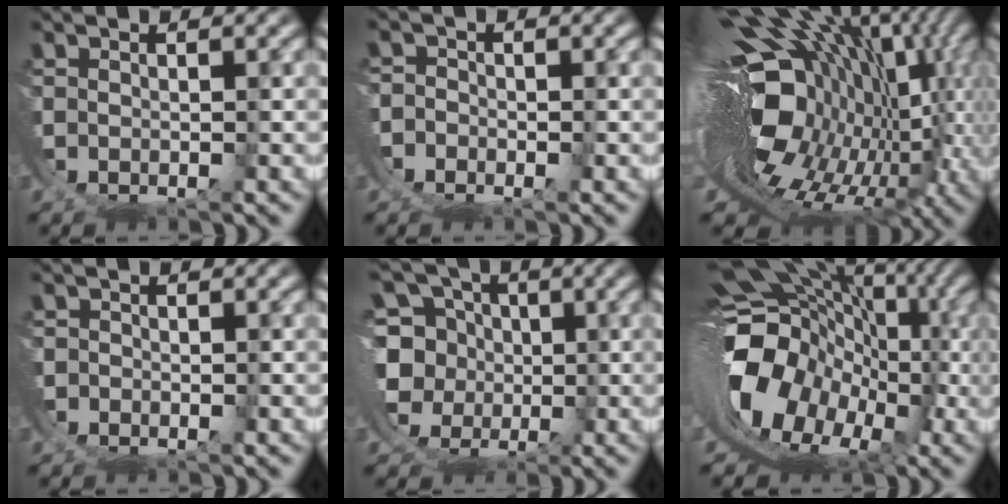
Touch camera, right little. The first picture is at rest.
{"total": 2.0, "force": [-1.2, 1.6, 0.0], "torque": [-0.001, -0.005, -0.029]}
{"total": 22.9, "force": [-3.3, 14.0, 17.8], "torque": [-0.254, -0.040, -0.039]}
{"total": 0.7, "force": [-0.5, 0.5, 0.0], "torque": [0.003, 0.001, -0.015]}
{"total": 13.1, "force": [0.2, 11.3, 6.6], "torque": [-0.145, -0.043, 0.000]}
{"total": 22.5, "force": [-1.7, 16.9, 14.8], "torque": [-0.270, -0.053, -0.023]}